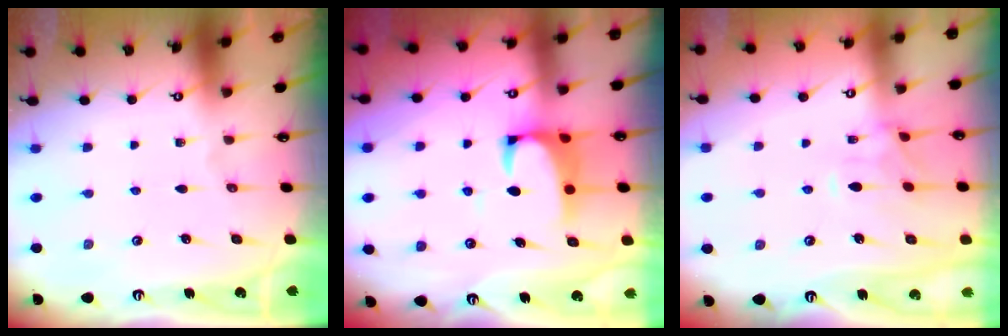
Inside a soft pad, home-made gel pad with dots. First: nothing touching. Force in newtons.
{"total": 3.5, "press": 3.3, "slide": 1.0}
{"total": 2.4, "press": 2.2, "slide": 1.1}